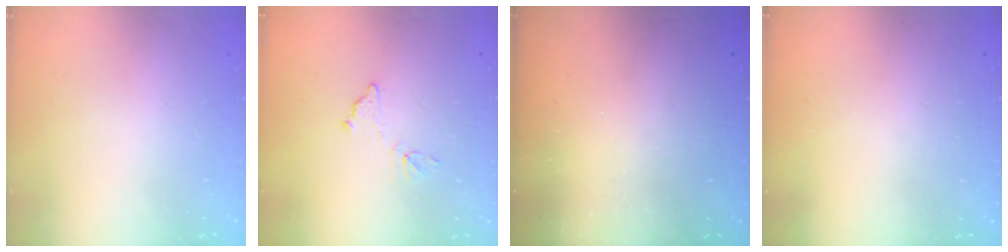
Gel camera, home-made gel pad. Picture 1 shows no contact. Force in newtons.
{"total": 6.8, "press": 6.8, "slide": 0.2}
{"total": 3.0, "press": 3.0, "slide": 0.6}
{"total": 2.9, "press": 2.8, "slide": 0.8}